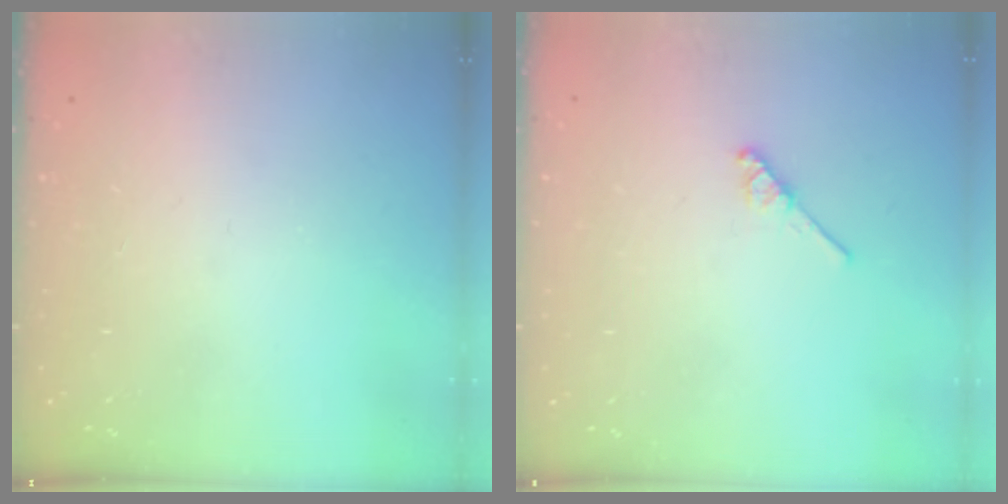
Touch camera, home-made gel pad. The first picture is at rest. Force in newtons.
{"total": 4.5, "press": 4.4, "slide": 0.7}